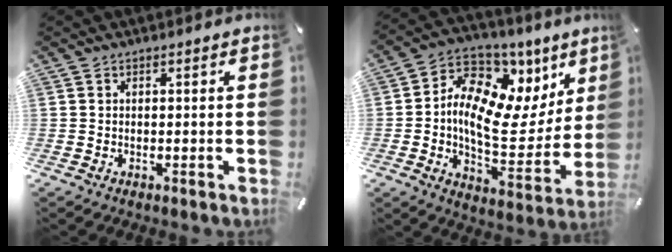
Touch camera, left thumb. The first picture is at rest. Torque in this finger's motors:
{"motor_torque": [2.47, 2.53, 0.40, -0.20, 0.21]}